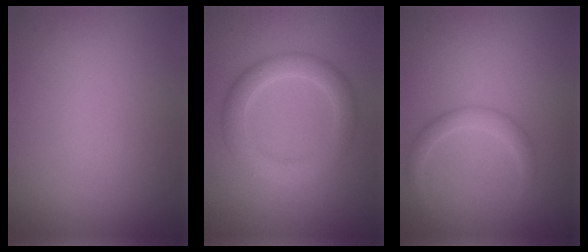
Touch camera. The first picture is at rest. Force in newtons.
{"total": 3.7, "press": 3.7, "slide": 0.3}
{"total": 1.8, "press": 1.8, "slide": 0.0}